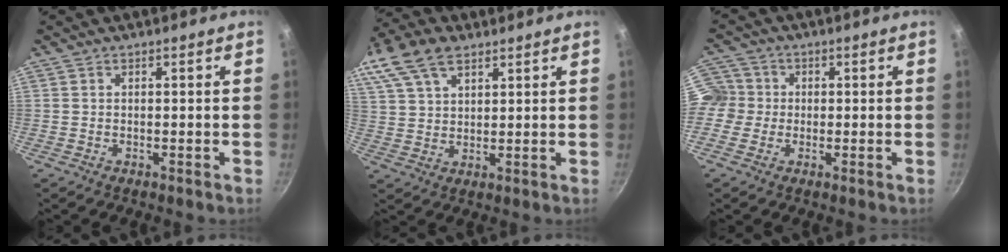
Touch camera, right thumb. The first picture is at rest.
{"total": 16.9, "force": [9.9, 9.8, 9.6], "torque": [-0.212, 0.030, 0.190]}
{"total": 8.3, "force": [-0.1, 7.9, 2.5], "torque": [-0.038, 0.016, -0.021]}